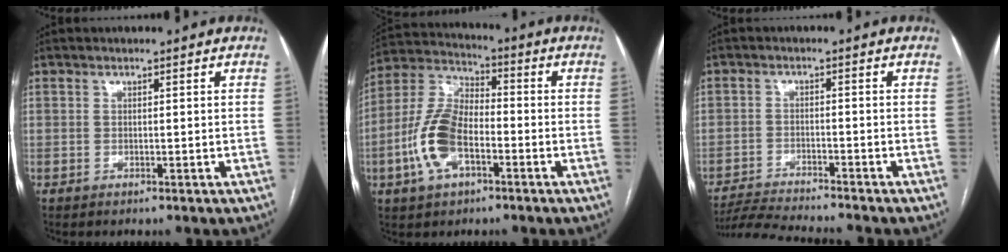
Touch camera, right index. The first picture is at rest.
{"total": 12.2, "force": [-4.0, 6.1, 9.8], "torque": [-0.227, 0.017, -0.078]}
{"total": 7.7, "force": [-7.4, -0.8, 2.0], "torque": [-0.033, -0.013, -0.129]}